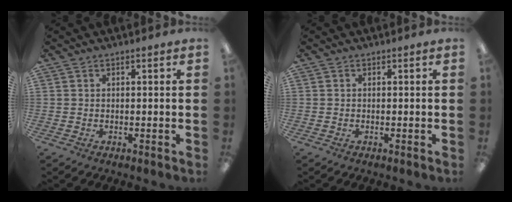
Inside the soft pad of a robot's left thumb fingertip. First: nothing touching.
{"total": 0.0}